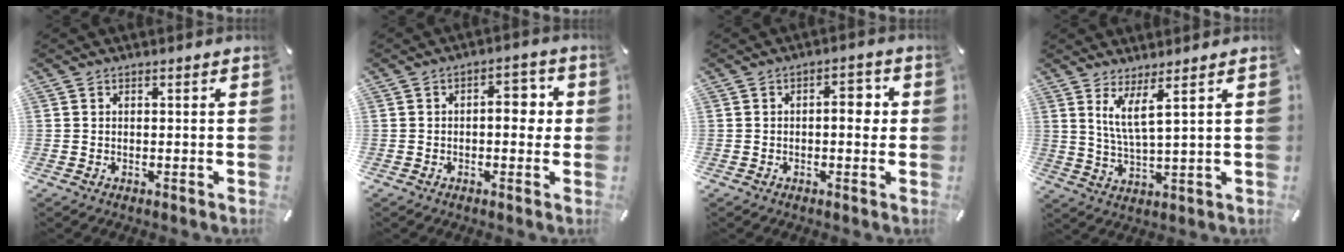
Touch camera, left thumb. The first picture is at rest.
{"total": 6.5, "force": [0.2, 3.6, 5.5], "torque": [-0.072, 0.006, -0.006]}
{"total": 5.7, "force": [0.2, 2.8, 5.0], "torque": [-0.070, 0.007, -0.005]}
{"total": 6.9, "force": [3.8, 0.7, 5.7], "torque": [-0.120, -0.008, 0.067]}